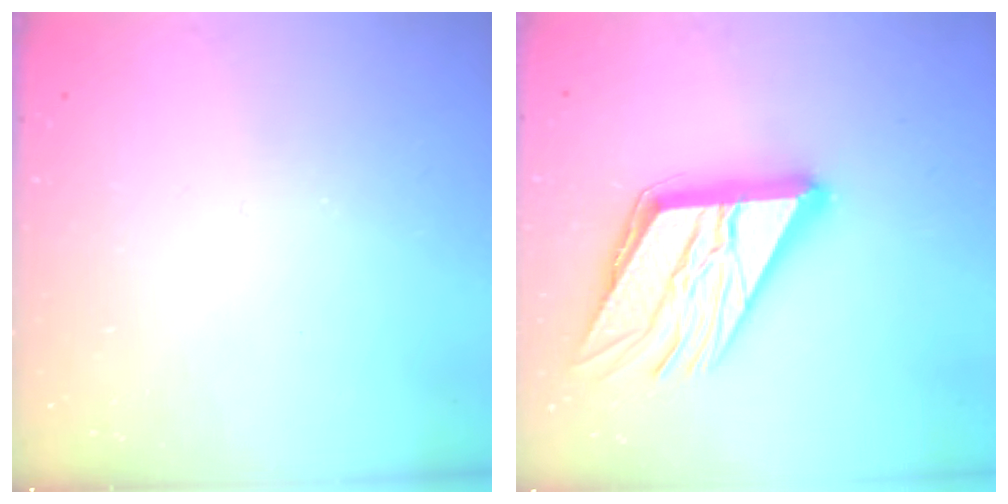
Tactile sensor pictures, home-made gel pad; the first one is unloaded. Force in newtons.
{"total": 21.5, "press": 21.3, "slide": 2.9}